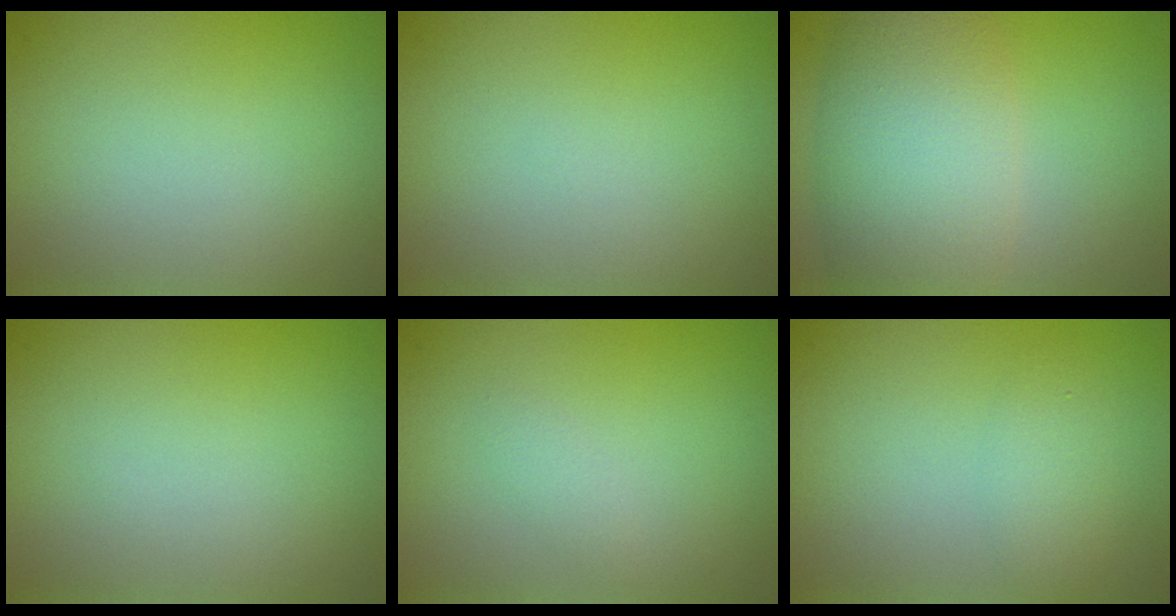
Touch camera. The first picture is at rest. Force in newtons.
{"total": 0.0}
{"total": 8.8, "press": 8.8, "slide": 0.3}
{"total": 0.0}
{"total": 0.8, "press": 0.8, "slide": 0.1}
{"total": 1.8, "press": 1.8, "slide": 0.1}